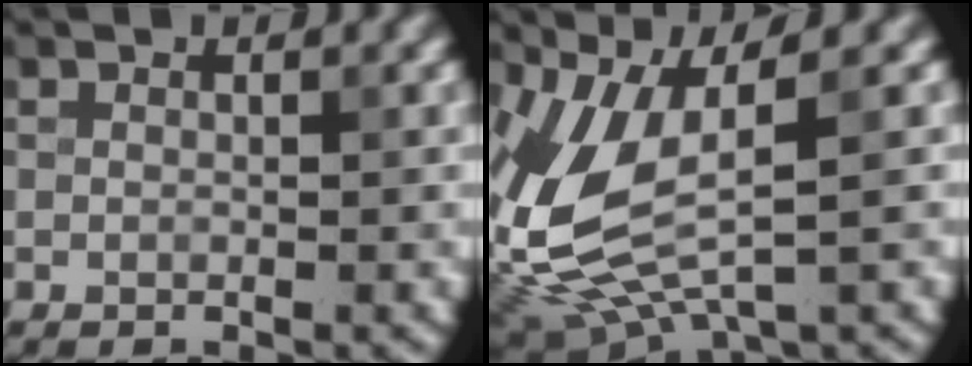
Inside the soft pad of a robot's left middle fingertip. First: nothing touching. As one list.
[{"total": 9.6, "force": [0.8, 4.1, 8.6], "torque": [-0.206, -0.018, 0.023]}]